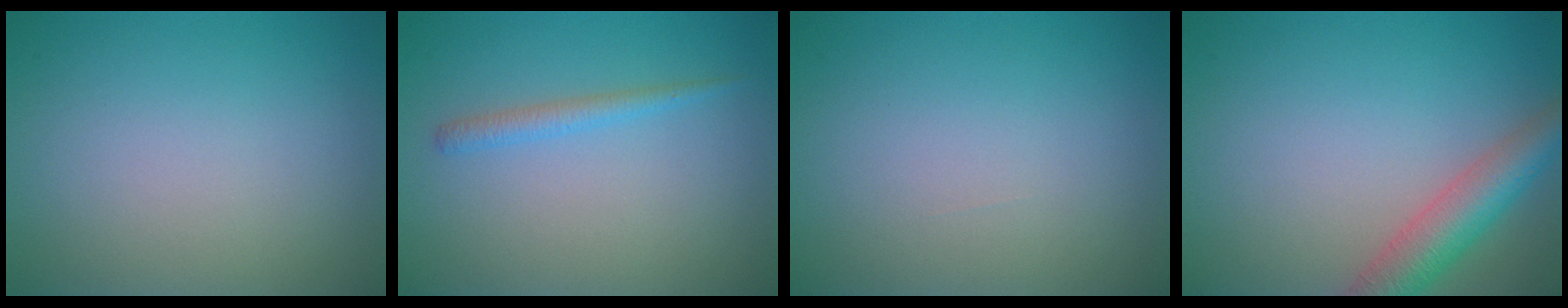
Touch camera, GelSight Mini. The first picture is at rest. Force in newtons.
{"total": 1.5, "press": 1.5, "slide": 0.0}
{"total": 0.0}
{"total": 4.8, "press": 4.7, "slide": 0.3}